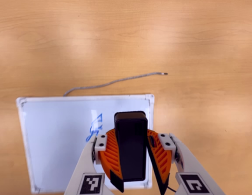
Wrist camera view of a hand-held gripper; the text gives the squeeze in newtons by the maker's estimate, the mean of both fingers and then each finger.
{"total": 10.4, "left": 10.6, "right": 10.3}